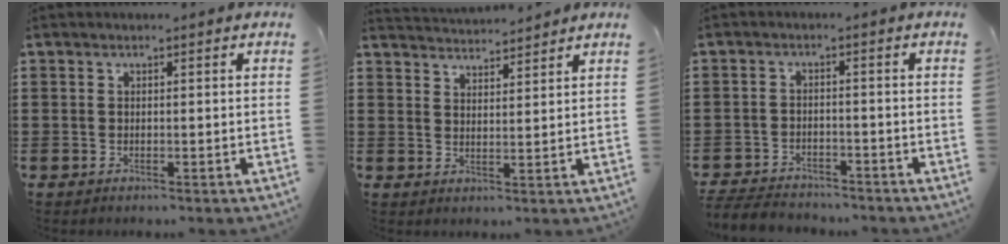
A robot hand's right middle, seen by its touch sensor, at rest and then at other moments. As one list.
[{"total": 3.2, "force": [3.2, 0.0, -0.2], "torque": [-0.007, -0.013, 0.059]}, {"total": 3.8, "force": [-3.7, 0.8, 0.1], "torque": [-0.013, 0.000, -0.081]}]